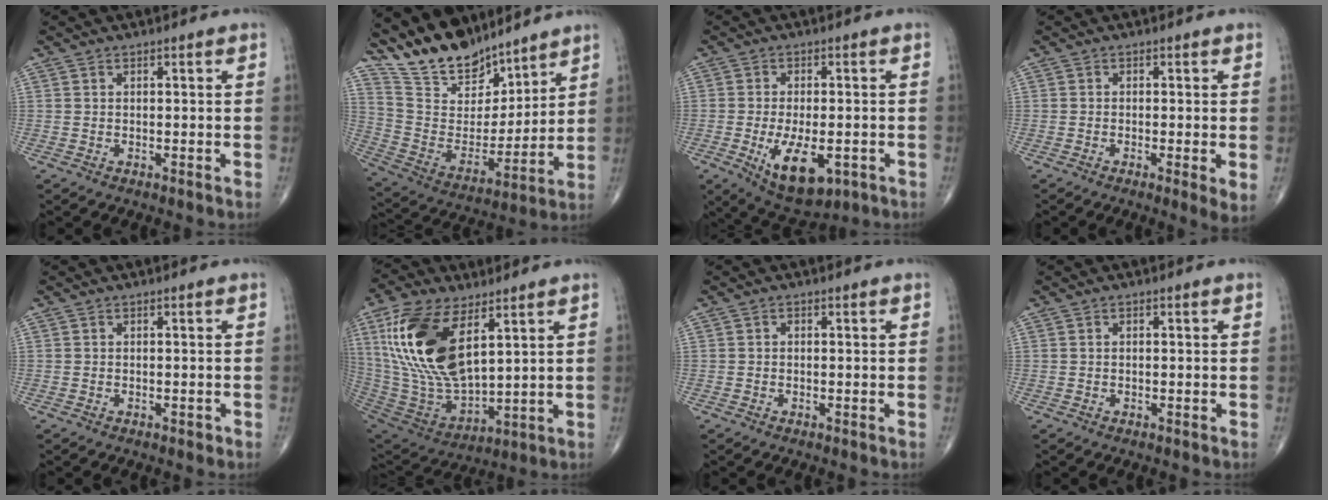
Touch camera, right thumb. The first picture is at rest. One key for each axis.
{"total": 16.6, "fx": 14.3, "fy": 6.9, "fz": 5.0, "tx": -0.052, "ty": -0.083, "tz": 0.274}
{"total": 11.2, "fx": -3.5, "fy": 5.3, "fz": 9.2, "tx": -0.142, "ty": -0.007, "tz": -0.043}
{"total": 3.2, "fx": -0.6, "fy": 0.5, "fz": 3.1, "tx": -0.058, "ty": -0.013, "tz": -0.015}
{"total": 0.7, "fx": -0.4, "fy": 0.4, "fz": 0.4, "tx": -0.003, "ty": 0.000, "tz": -0.007}
{"total": 22.2, "fx": 8.1, "fy": 10.7, "fz": 17.7, "tx": -0.350, "ty": -0.033, "tz": 0.163}
{"total": 0.5, "fx": -0.1, "fy": 0.4, "fz": 0.3, "tx": -0.002, "ty": 0.002, "tz": -0.007}
{"total": 0.0}